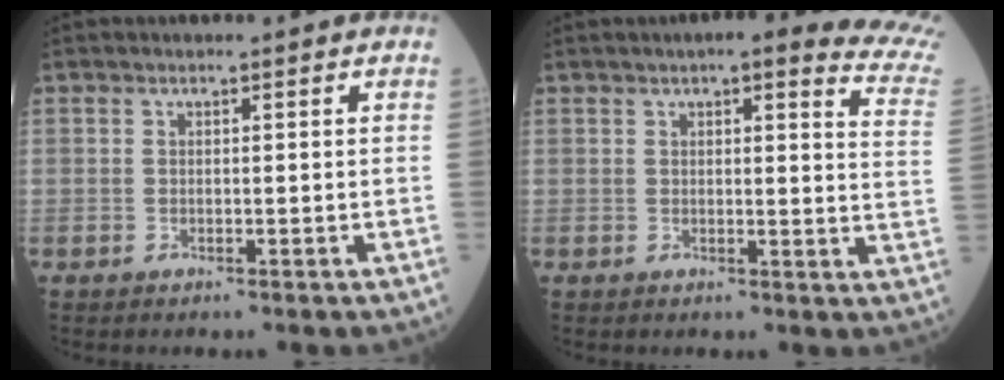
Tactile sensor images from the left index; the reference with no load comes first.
{"total": 15.1, "force": [12.1, 2.0, 8.8], "torque": [-0.092, -0.027, 0.109]}